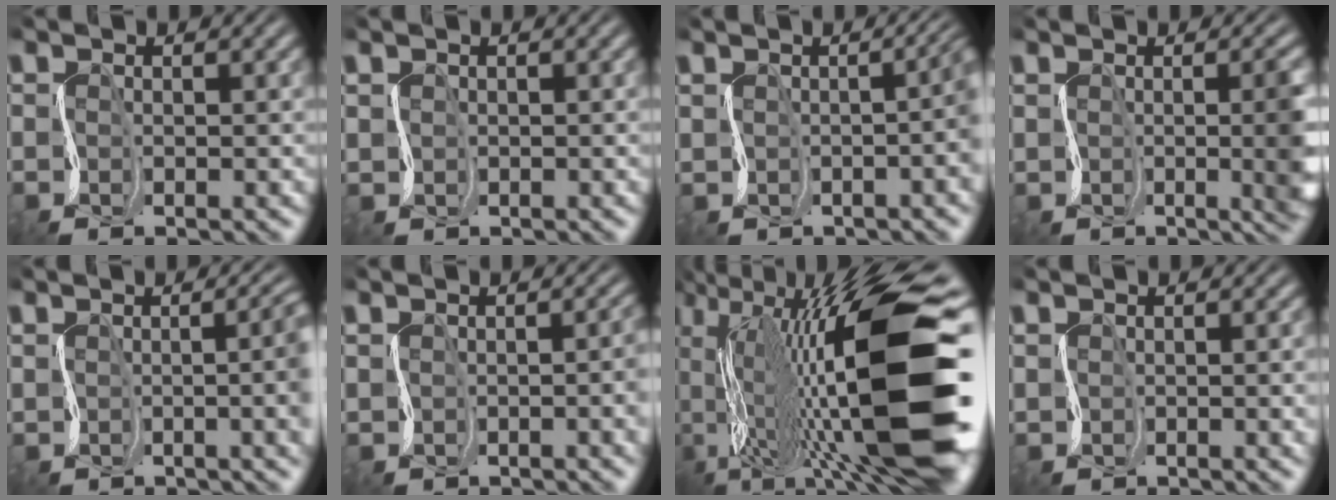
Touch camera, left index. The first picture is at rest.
{"total": 1.5, "force": [0.6, 0.2, -1.3], "torque": [0.018, 0.003, 0.018]}
{"total": 3.3, "force": [0.0, 1.1, 3.1], "torque": [-0.015, -0.004, 0.005]}
{"total": 3.3, "force": [0.6, 0.8, 3.2], "torque": [-0.030, -0.008, 0.021]}
{"total": 3.9, "force": [0.6, 1.2, 3.6], "torque": [-0.027, 0.001, 0.016]}
{"total": 1.2, "force": [-0.1, 0.3, 1.1], "torque": [-0.010, 0.000, 0.009]}
{"total": 17.4, "force": [0.9, 5.8, 16.4], "torque": [-0.298, 0.034, -0.001]}
{"total": 1.3, "force": [0.6, 0.7, 0.9], "torque": [-0.005, -0.001, 0.010]}